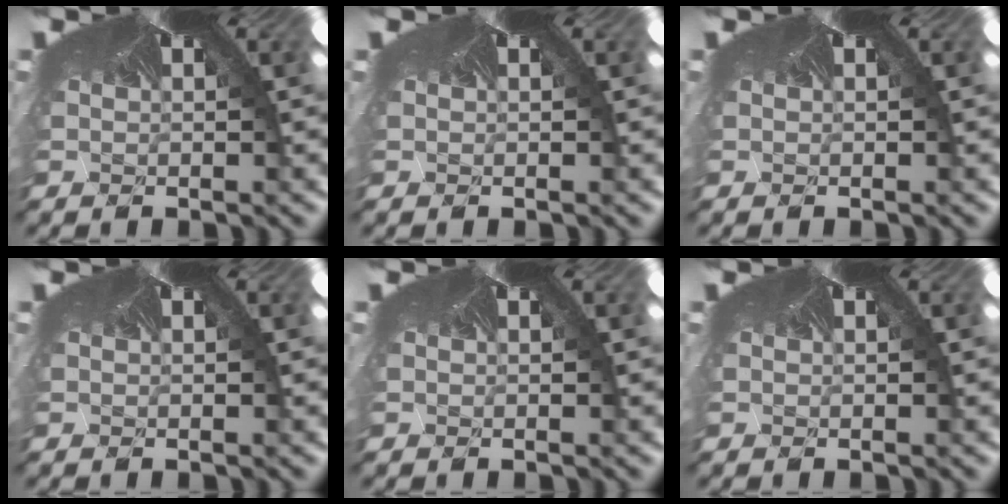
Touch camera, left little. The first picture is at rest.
{"total": 0.0}
{"total": 0.0}
{"total": 0.0}
{"total": 0.0}
{"total": 0.0}